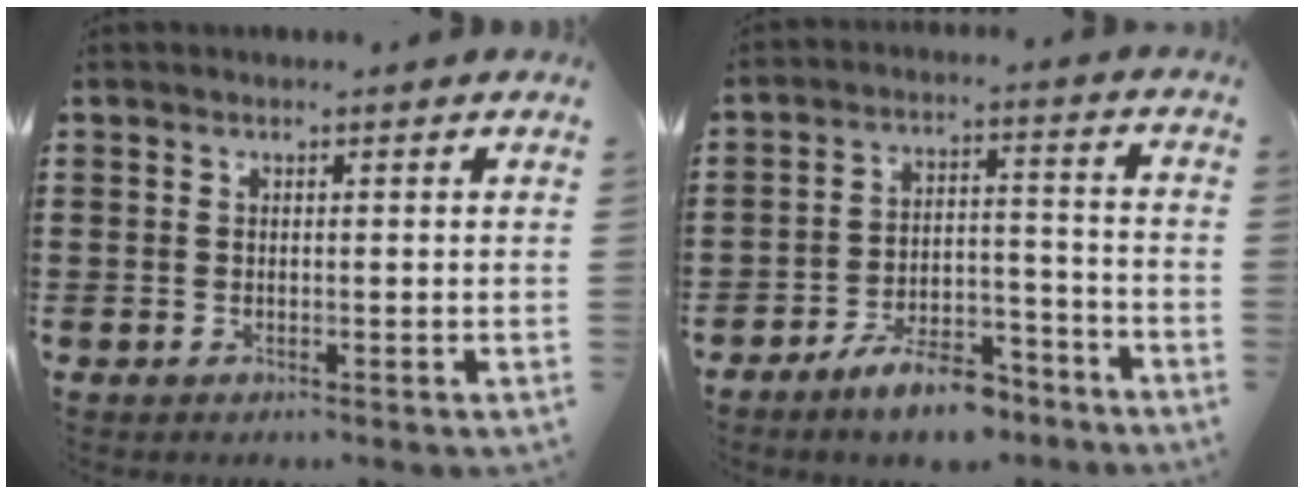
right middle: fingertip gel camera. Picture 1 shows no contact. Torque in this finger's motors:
{"motor_torque": [1.83, -0.31, 0.15, 0.07]}